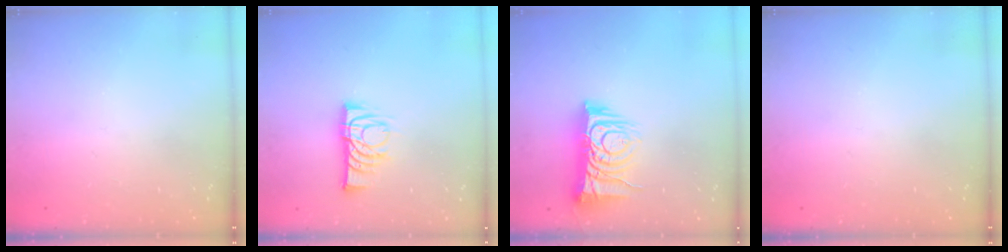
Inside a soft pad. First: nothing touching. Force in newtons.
{"total": 10.2, "press": 10.1, "slide": 0.8}
{"total": 12.2, "press": 12.1, "slide": 1.3}
{"total": 0.0}